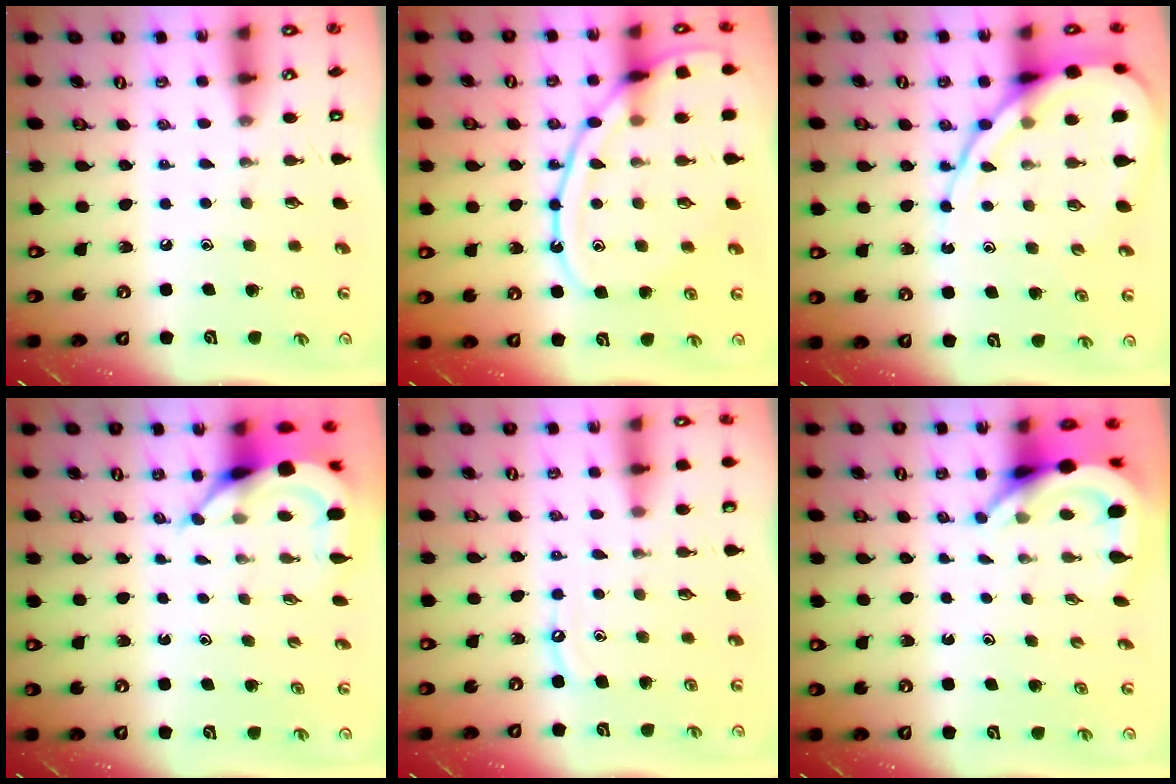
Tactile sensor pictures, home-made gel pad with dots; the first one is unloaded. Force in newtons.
{"total": 14.8, "press": 14.8, "slide": 1.2}
{"total": 12.6, "press": 12.6, "slide": 1.5}
{"total": 5.4, "press": 5.4, "slide": 0.5}
{"total": 5.0, "press": 5.0, "slide": 0.3}
{"total": 5.9, "press": 5.9, "slide": 0.4}